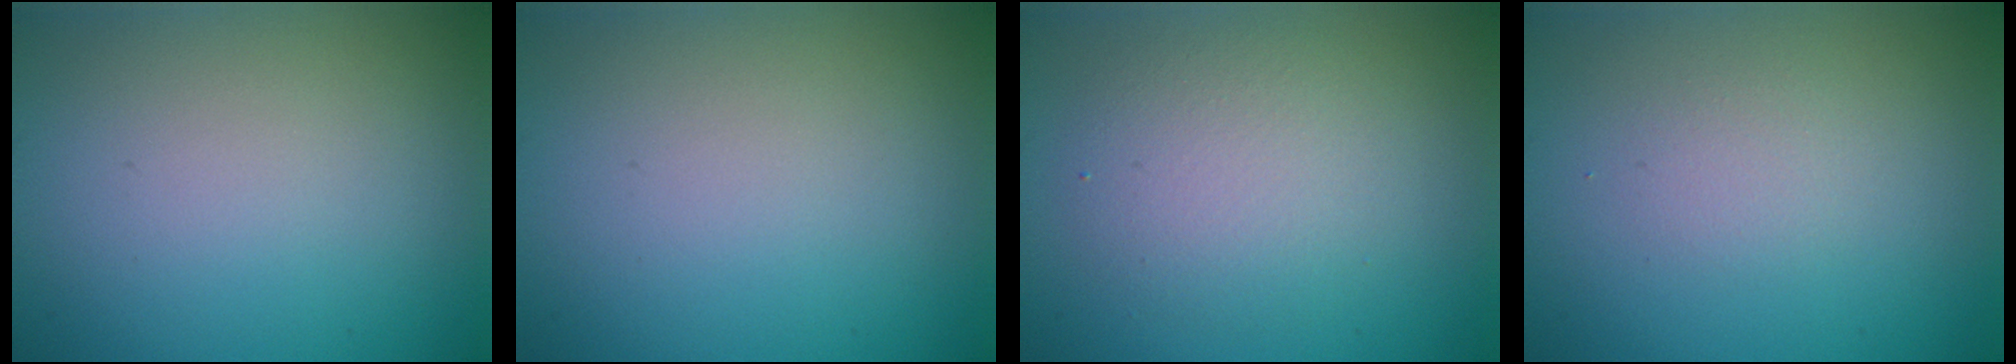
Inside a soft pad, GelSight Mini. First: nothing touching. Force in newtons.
{"total": 0.0}
{"total": 3.7, "press": 3.6, "slide": 0.3}
{"total": 1.1, "press": 1.1, "slide": 0.1}